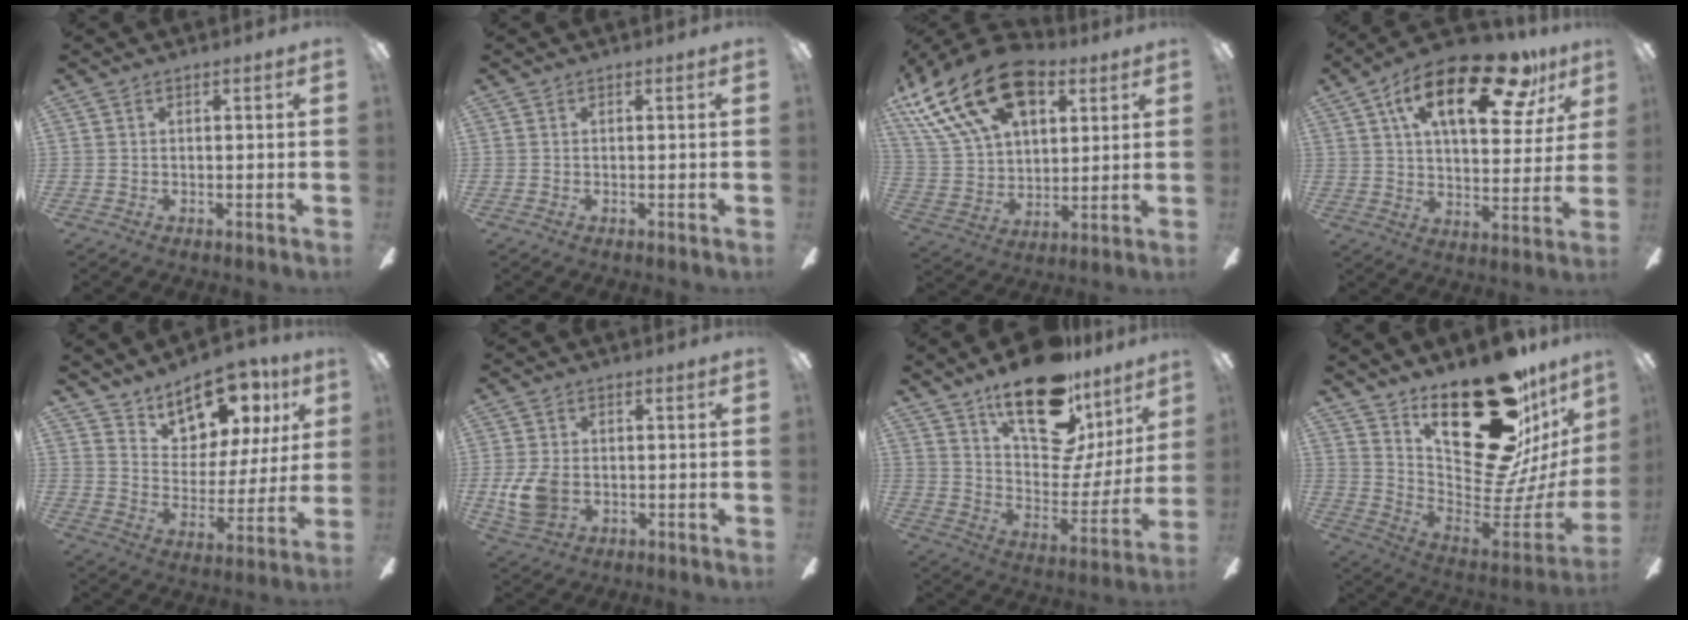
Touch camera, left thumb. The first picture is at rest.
{"total": 0.0}
{"total": 24.0, "force": [13.4, 13.9, 14.2], "torque": [-0.283, -0.062, 0.238]}
{"total": 22.5, "force": [12.1, 9.2, 16.6], "torque": [-0.255, -0.044, 0.193]}
{"total": 14.9, "force": [11.7, 6.9, 6.2], "torque": [-0.098, -0.080, 0.209]}
{"total": 7.7, "force": [-1.3, 5.4, 5.3], "torque": [-0.127, 0.006, -0.023]}
{"total": 23.1, "force": [15.4, 10.5, 13.6], "torque": [-0.201, -0.099, 0.269]}
{"total": 29.7, "force": [17.8, 13.0, 20.0], "torque": [-0.241, -0.144, 0.343]}